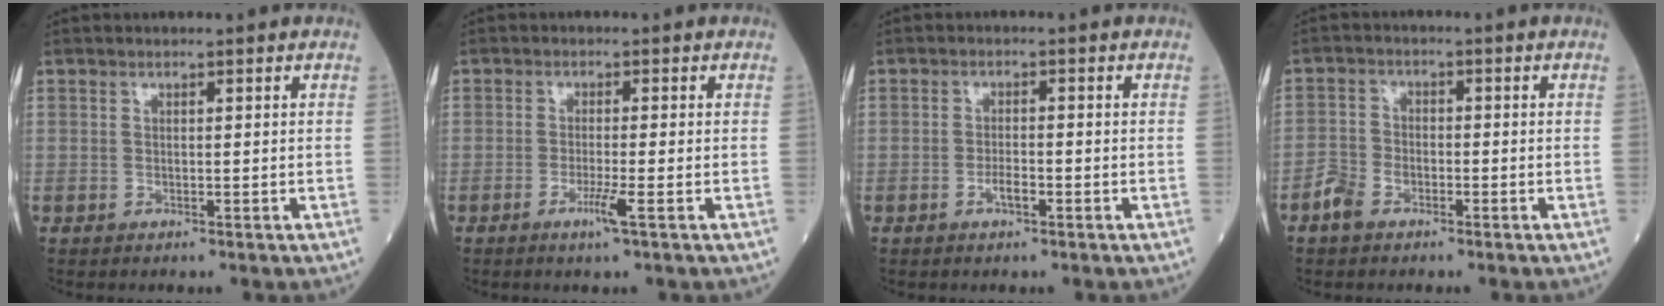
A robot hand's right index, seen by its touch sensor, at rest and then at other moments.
{"total": 2.8, "force": [-1.4, -0.5, 2.4], "torque": [-0.049, -0.007, -0.029]}
{"total": 2.1, "force": [-1.0, 0.5, 1.7], "torque": [-0.027, 0.003, -0.019]}
{"total": 3.7, "force": [-2.5, 2.2, 1.7], "torque": [-0.038, 0.006, -0.049]}